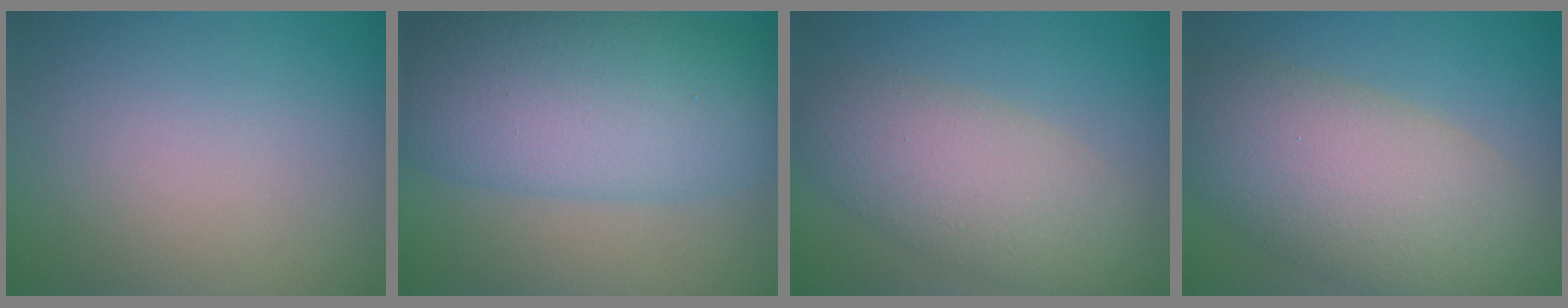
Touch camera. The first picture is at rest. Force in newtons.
{"total": 10.6, "press": 10.6, "slide": 0.2}
{"total": 6.0, "press": 6.0, "slide": 0.2}
{"total": 10.0, "press": 10.0, "slide": 0.6}